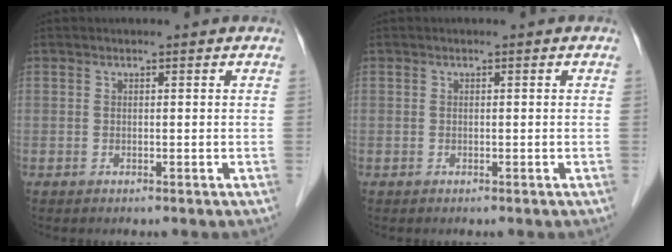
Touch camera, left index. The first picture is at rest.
{"total": 0.0}